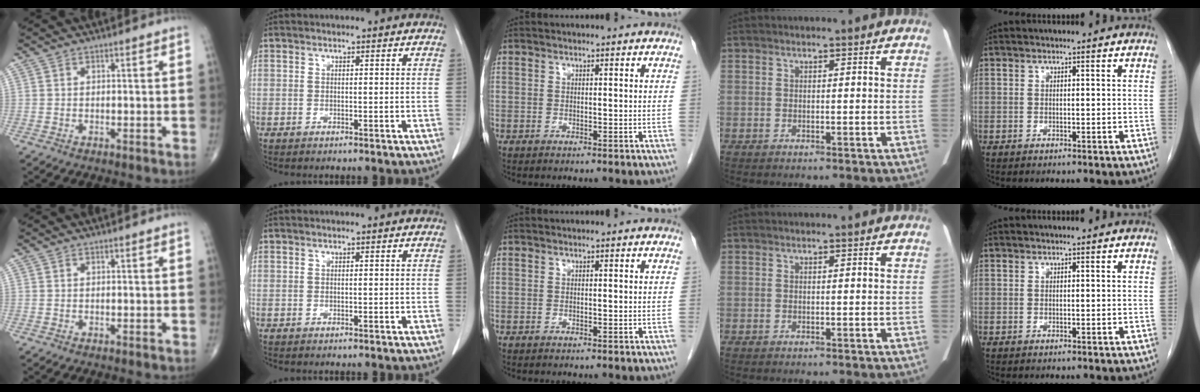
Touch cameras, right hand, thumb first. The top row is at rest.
{}